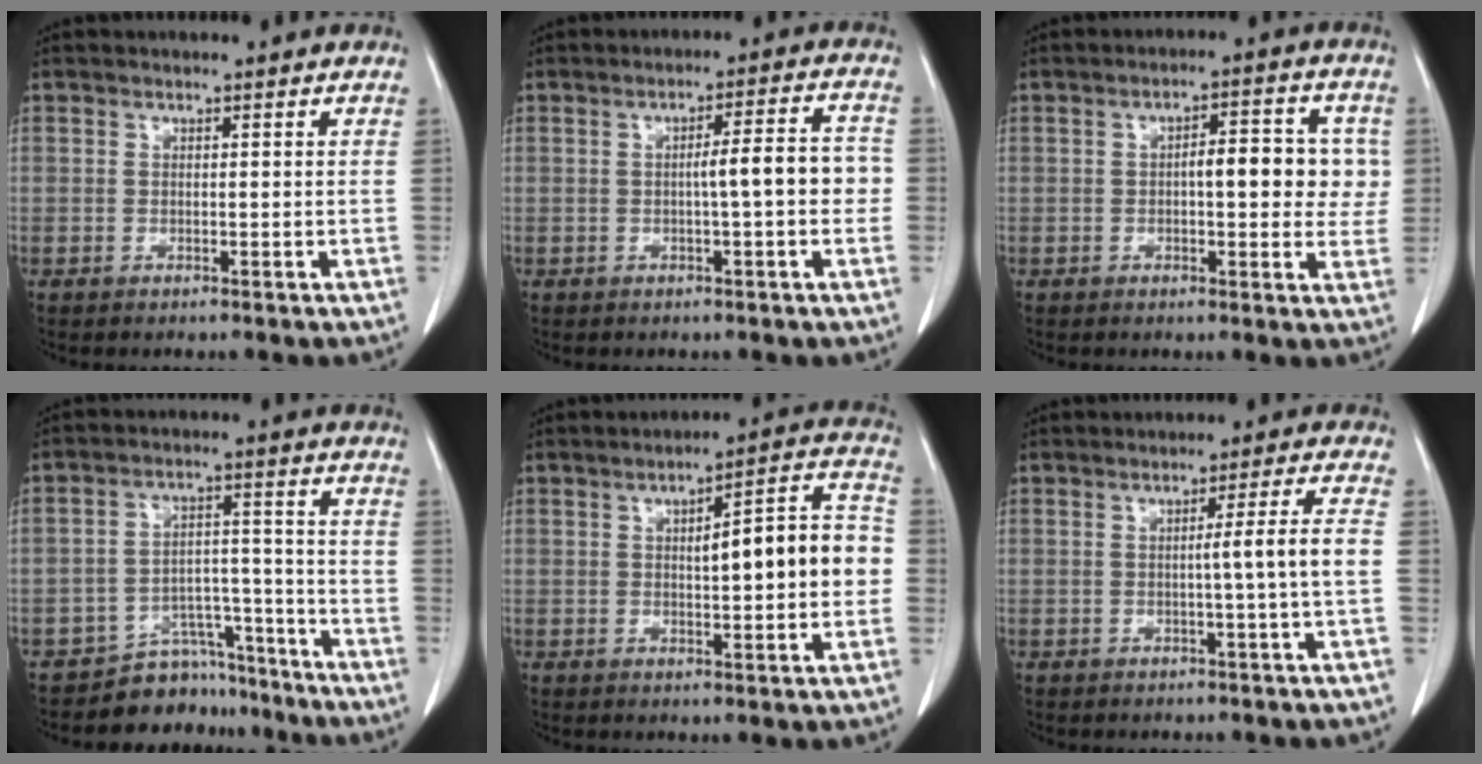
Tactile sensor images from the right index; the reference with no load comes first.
{"total": 6.5, "force": [-0.7, 0.8, 6.4], "torque": [-0.089, 0.022, -0.010]}
{"total": 8.6, "force": [0.6, 3.1, 8.1], "torque": [-0.100, 0.023, 0.007]}
{"total": 8.3, "force": [-7.4, 3.8, -0.2], "torque": [0.022, 0.065, -0.114]}
{"total": 12.0, "force": [0.0, 2.4, 11.7], "torque": [-0.151, 0.034, 0.002]}
{"total": 5.0, "force": [-0.8, -1.3, 4.8], "torque": [-0.066, 0.005, -0.012]}